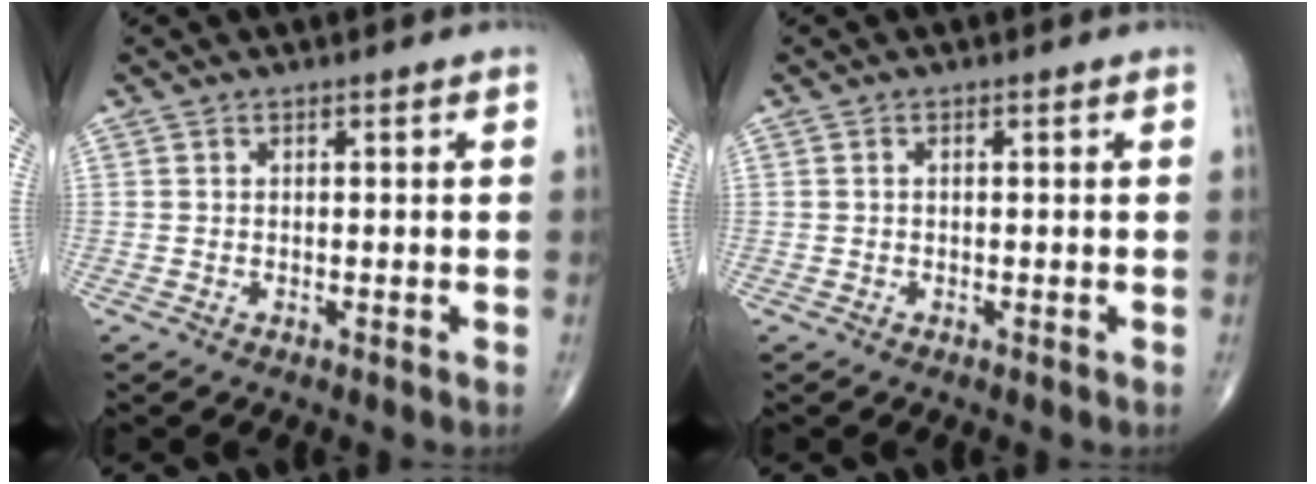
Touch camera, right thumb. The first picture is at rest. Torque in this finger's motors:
{"motor_torque": [-0.26, 0.00, -0.06, -0.06, 0.01]}